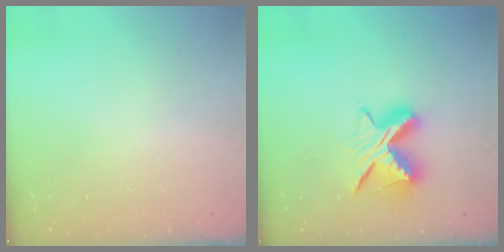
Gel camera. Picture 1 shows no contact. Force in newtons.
{"total": 10.4, "press": 10.4, "slide": 0.9}